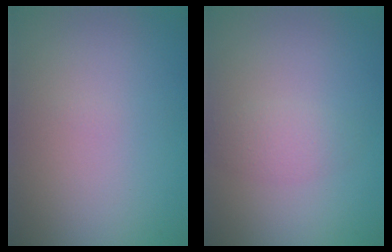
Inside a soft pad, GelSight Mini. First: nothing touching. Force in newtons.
{"total": 1.7, "press": 1.7, "slide": 0.0}